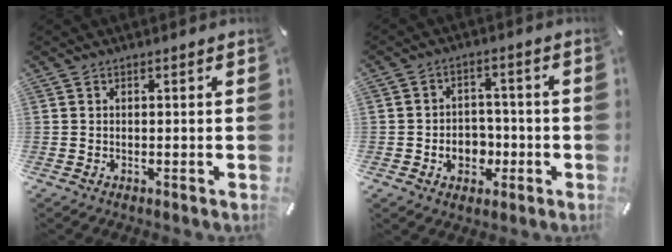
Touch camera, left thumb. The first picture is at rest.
{"total": 6.8, "force": [-2.0, 5.8, 3.0], "torque": [-0.052, 0.014, -0.032]}